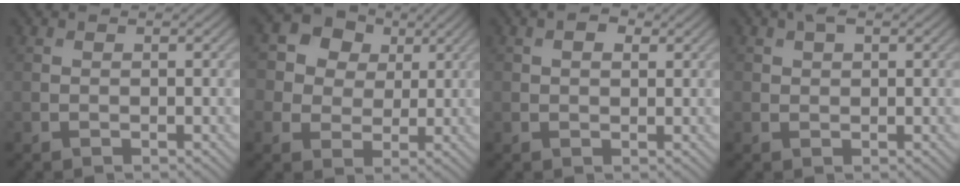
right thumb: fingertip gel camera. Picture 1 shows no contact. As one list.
[{"total": 10.5, "force": [4.3, 8.7, 4.0], "torque": [-0.138, 0.028, 0.079]}, {"total": 2.1, "force": [0.9, 1.2, 1.5], "torque": [-0.024, 0.002, 0.014]}, {"total": 1.9, "force": [1.0, 1.2, 1.1], "torque": [-0.018, 0.003, 0.018]}]